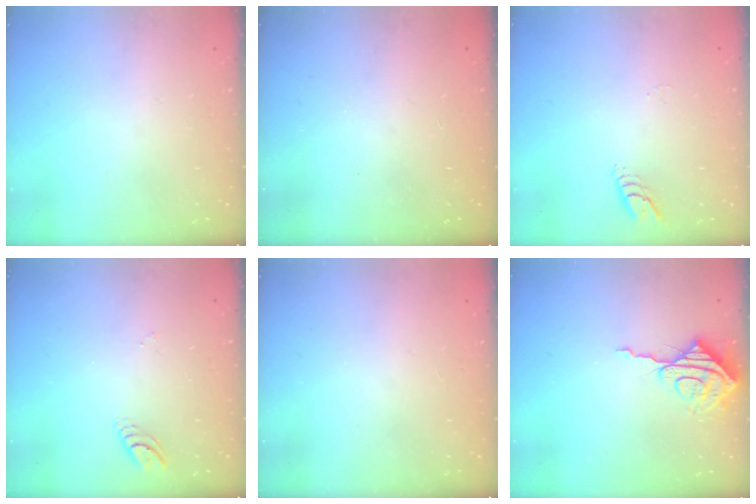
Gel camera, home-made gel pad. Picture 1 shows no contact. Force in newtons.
{"total": 0.0}
{"total": 3.9, "press": 3.9, "slide": 0.3}
{"total": 4.0, "press": 4.0, "slide": 0.2}
{"total": 0.0}
{"total": 9.7, "press": 9.7, "slide": 1.0}